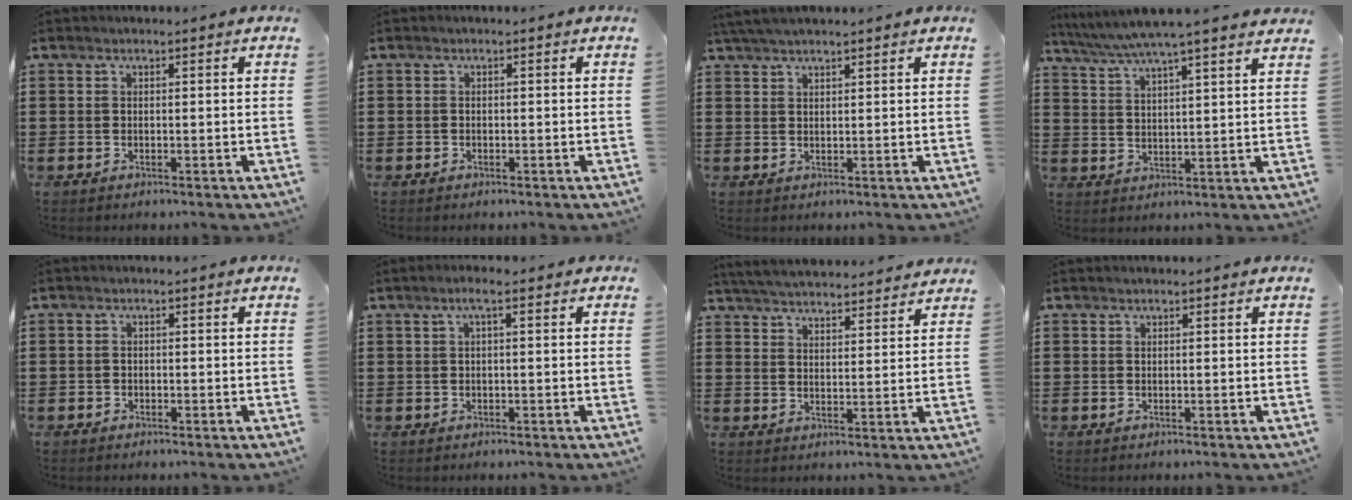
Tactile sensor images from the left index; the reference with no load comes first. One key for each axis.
{"total": 0.6, "fx": -0.4, "fy": 0.4, "fz": -0.1, "tx": -0.001, "ty": 0.002, "tz": -0.009}
{"total": 2.3, "fx": 2.1, "fy": 0.2, "fz": 1.0, "tx": -0.025, "ty": 0.003, "tz": 0.040}
{"total": 5.8, "fx": 5.2, "fy": -0.3, "fz": 2.4, "tx": -0.065, "ty": -0.027, "tz": 0.090}
{"total": 0.8, "fx": -0.6, "fy": 0.5, "fz": -0.1, "tx": -0.001, "ty": 0.003, "tz": -0.014}
{"total": 2.3, "fx": 0.4, "fy": 0.3, "fz": 2.2, "tx": -0.042, "ty": 0.005, "tz": 0.006}
{"total": 4.7, "fx": 4.7, "fy": 0.0, "fz": 0.6, "tx": -0.029, "ty": -0.023, "tz": 0.083}
{"total": 0.0}